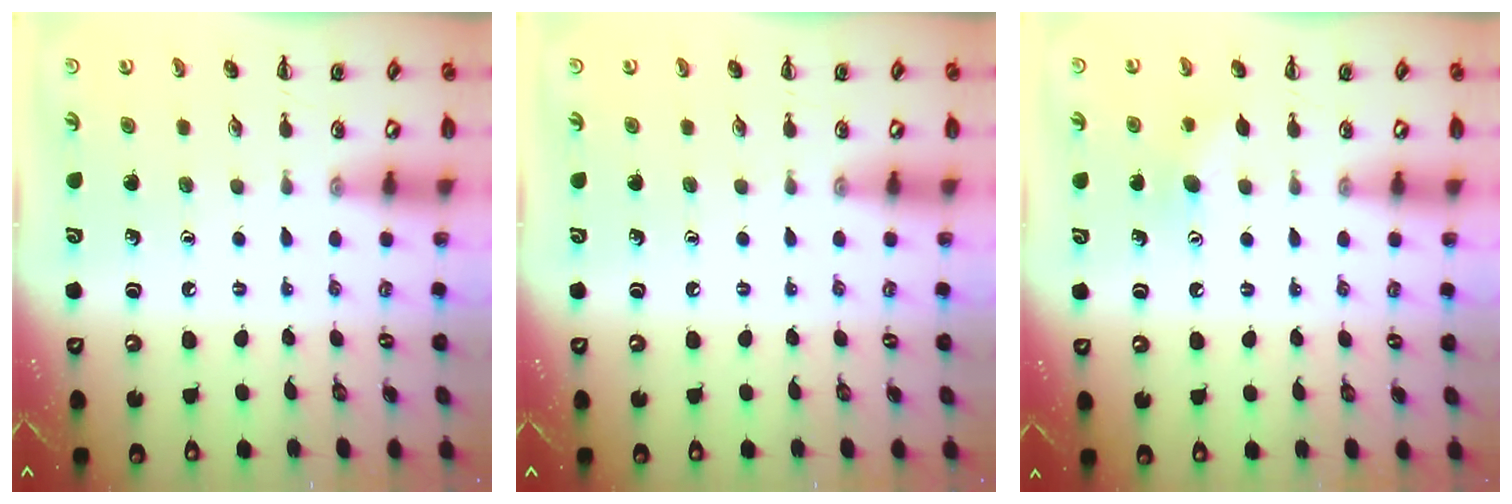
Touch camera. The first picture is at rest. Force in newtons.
{"total": 0.0}
{"total": 7.1, "press": 6.9, "slide": 1.6}